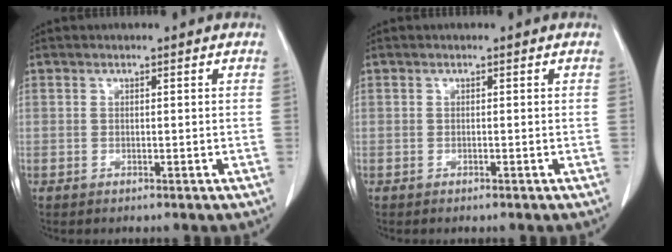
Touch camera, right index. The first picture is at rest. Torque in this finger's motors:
{"motor_torque": [-0.13, 0.11, -0.04, -0.01]}